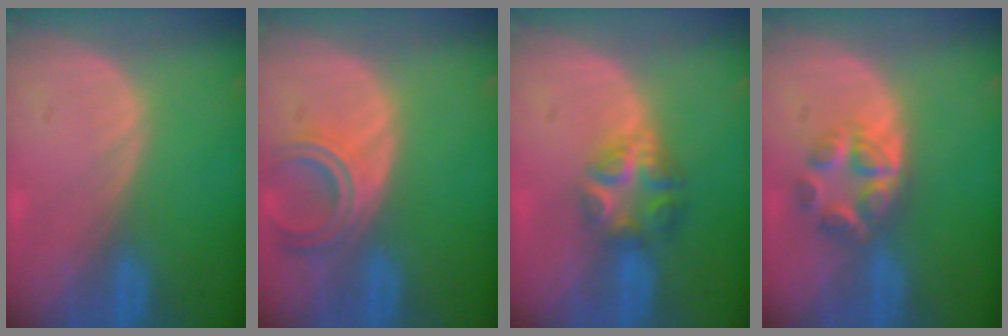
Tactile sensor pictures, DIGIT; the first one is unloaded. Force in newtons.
{"total": 5.6, "press": 5.1, "slide": 2.2}
{"total": 6.1, "press": 5.4, "slide": 2.8}
{"total": 5.6, "press": 5.3, "slide": 1.7}